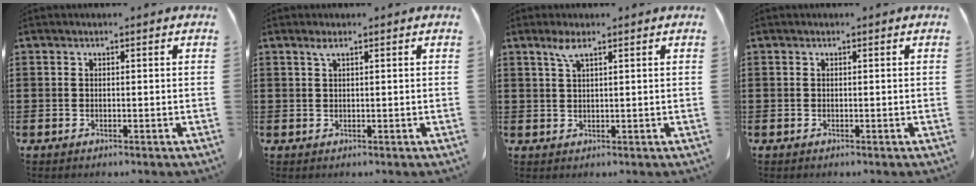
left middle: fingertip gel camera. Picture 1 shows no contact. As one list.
[{"total": 1.1, "force": [0.6, 0.1, 1.0], "torque": [-0.021, 0.002, 0.010]}, {"total": 2.6, "force": [1.6, 0.4, 2.0], "torque": [-0.044, 0.004, 0.028]}, {"total": 0.0}]